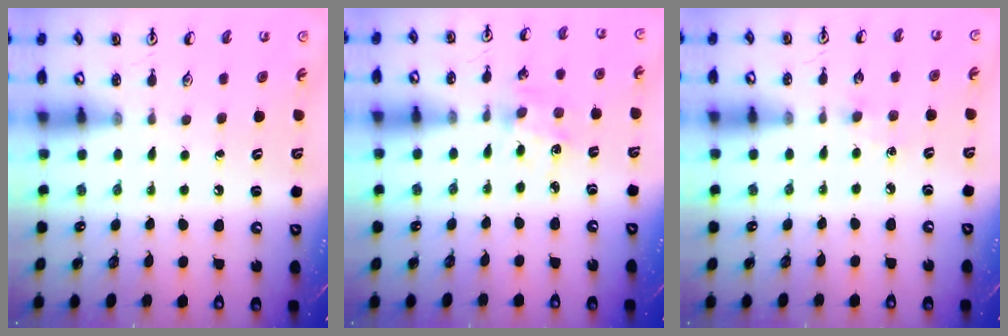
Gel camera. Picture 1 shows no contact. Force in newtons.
{"total": 2.6, "press": 2.6, "slide": 0.4}
{"total": 2.6, "press": 2.5, "slide": 0.3}